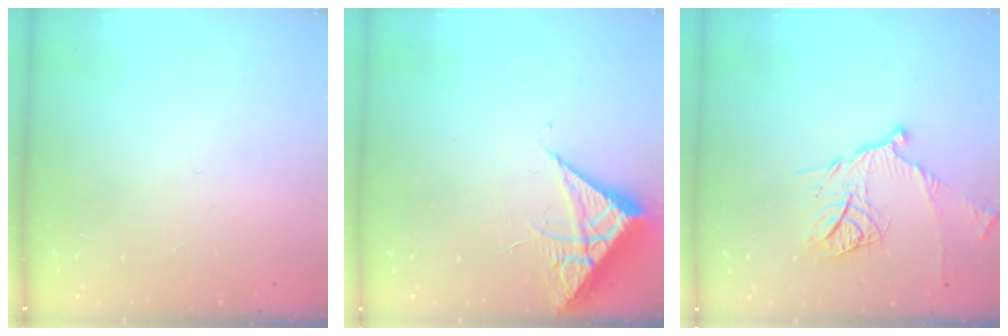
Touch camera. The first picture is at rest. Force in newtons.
{"total": 6.2, "press": 6.2, "slide": 0.4}
{"total": 12.4, "press": 12.4, "slide": 1.0}